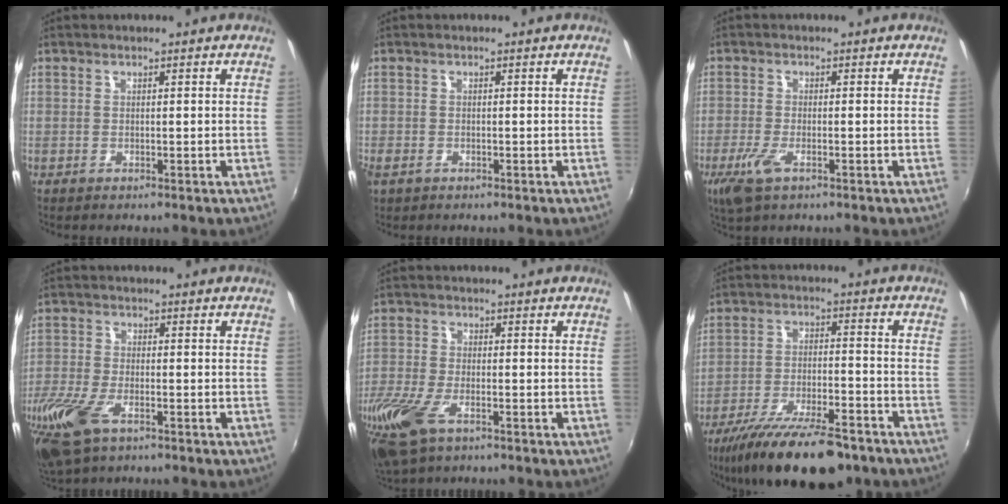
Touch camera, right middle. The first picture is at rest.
{"total": 2.5, "force": [-1.4, 1.6, 1.3], "torque": [-0.026, -0.007, -0.025]}
{"total": 5.2, "force": [-2.8, 1.8, 4.0], "torque": [-0.094, -0.015, -0.054]}
{"total": 13.3, "force": [-7.7, 6.1, 9.0], "torque": [-0.221, -0.041, -0.151]}
{"total": 14.7, "force": [-8.5, 6.9, 9.8], "torque": [-0.242, -0.048, -0.163]}
{"total": 18.7, "force": [-14.4, 5.3, 10.8], "torque": [-0.208, -0.039, -0.226]}